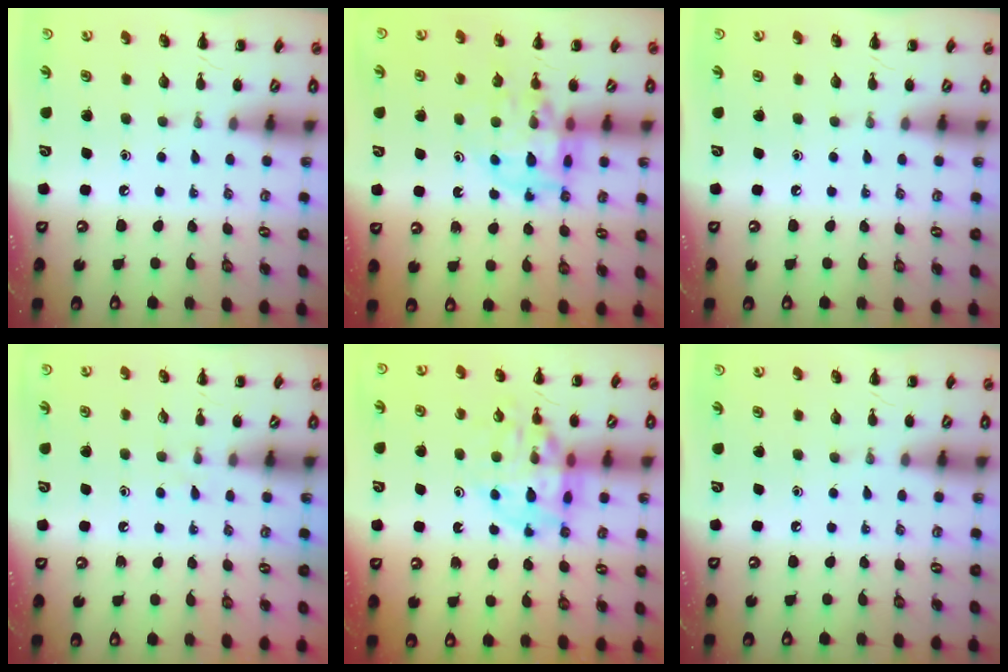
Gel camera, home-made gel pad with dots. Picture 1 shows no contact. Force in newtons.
{"total": 11.8, "press": 11.3, "slide": 3.5}
{"total": 0.0}
{"total": 2.4, "press": 2.3, "slide": 1.0}
{"total": 14.4, "press": 14.2, "slide": 2.6}
{"total": 0.0}